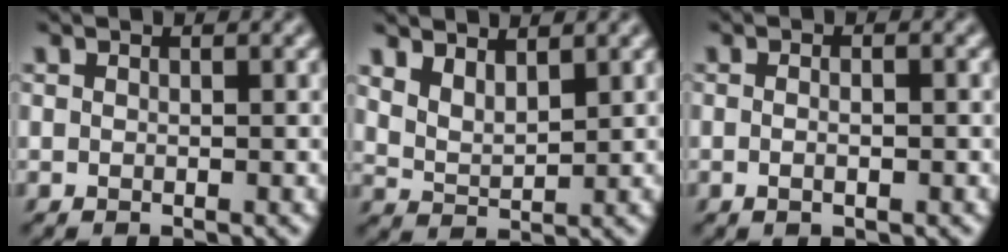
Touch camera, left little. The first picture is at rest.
{"total": 2.7, "force": [1.8, 1.1, 1.6], "torque": [-0.041, -0.002, 0.036]}
{"total": 1.2, "force": [-0.5, 0.2, 1.0], "torque": [-0.019, 0.002, -0.011]}